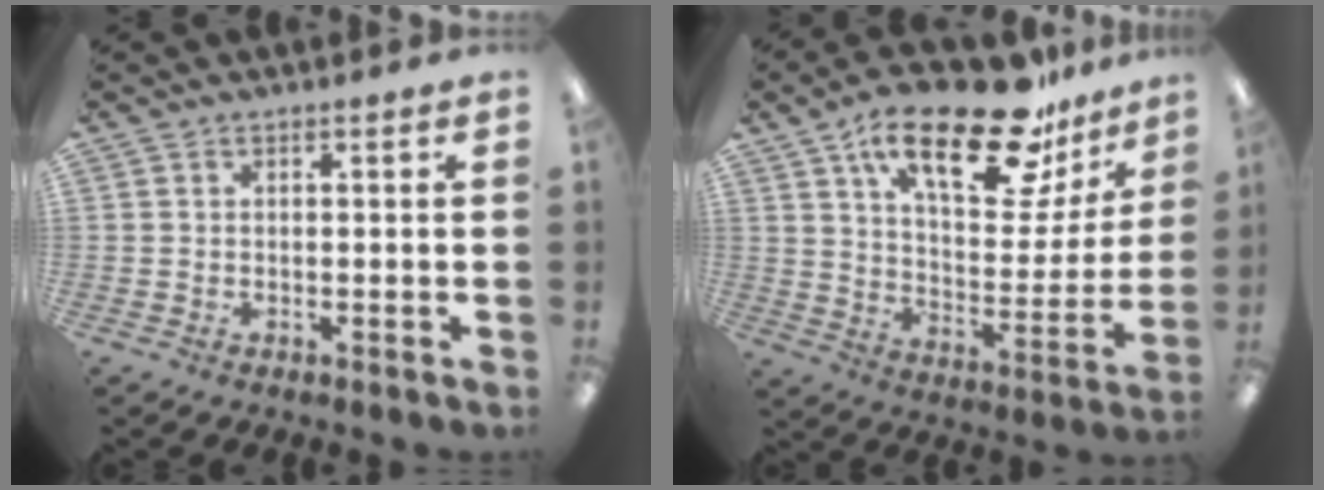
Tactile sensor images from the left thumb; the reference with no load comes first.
{"total": 24.5, "force": [15.9, 9.3, 16.1], "torque": [-0.244, -0.090, 0.263]}